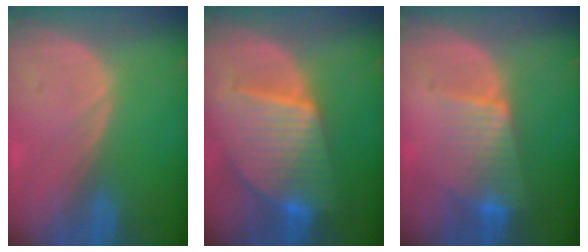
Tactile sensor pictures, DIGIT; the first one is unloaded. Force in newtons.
{"total": 10.0, "press": 10.0, "slide": 0.8}
{"total": 7.0, "press": 6.3, "slide": 3.1}